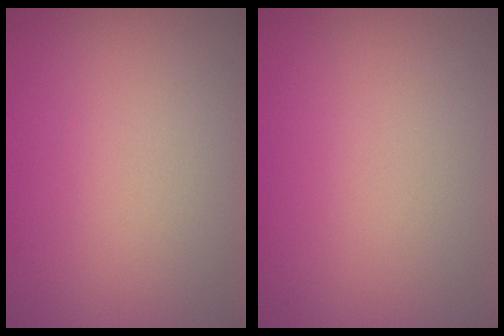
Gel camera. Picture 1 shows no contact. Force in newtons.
{"total": 0.0}